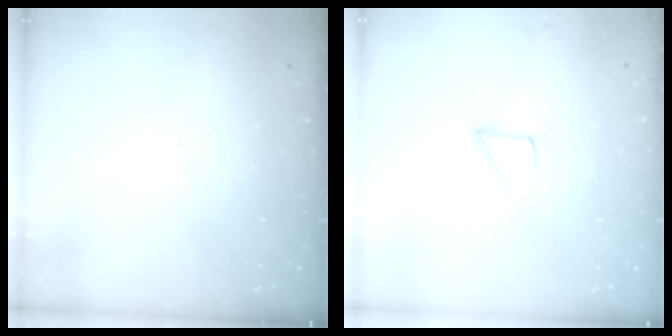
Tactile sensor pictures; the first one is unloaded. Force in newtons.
{"total": 3.0, "press": 3.0, "slide": 0.1}